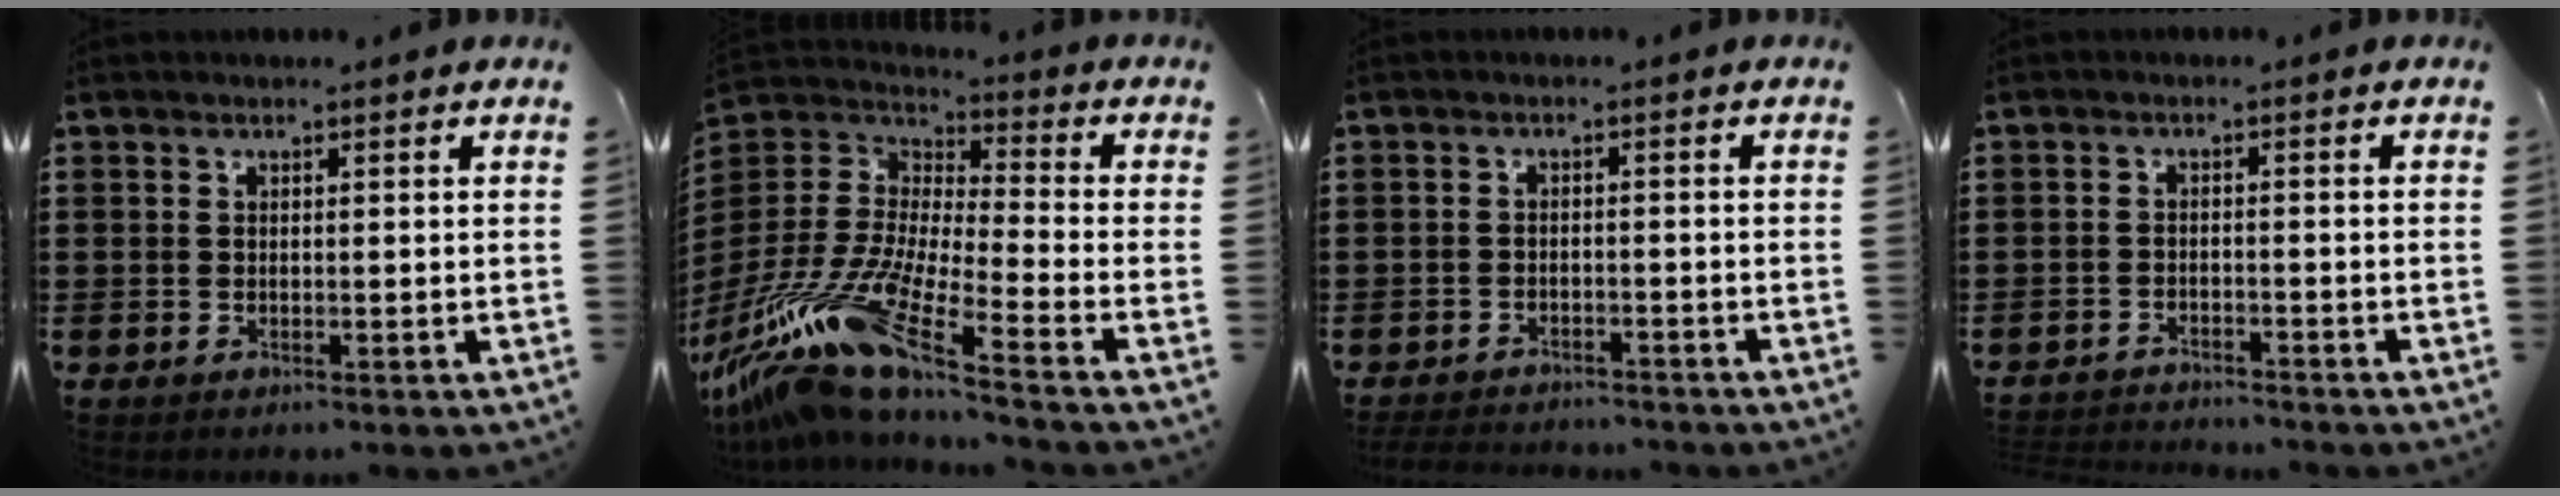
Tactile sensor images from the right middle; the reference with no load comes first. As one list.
[{"total": 14.7, "force": [-10.6, 1.7, 10.1], "torque": [-0.244, -0.010, -0.210]}, {"total": 3.0, "force": [-2.9, 0.5, 0.0], "torque": [-0.005, -0.001, -0.064]}, {"total": 2.5, "force": [-2.5, 0.2, -0.1], "torque": [-0.005, 0.001, -0.054]}]